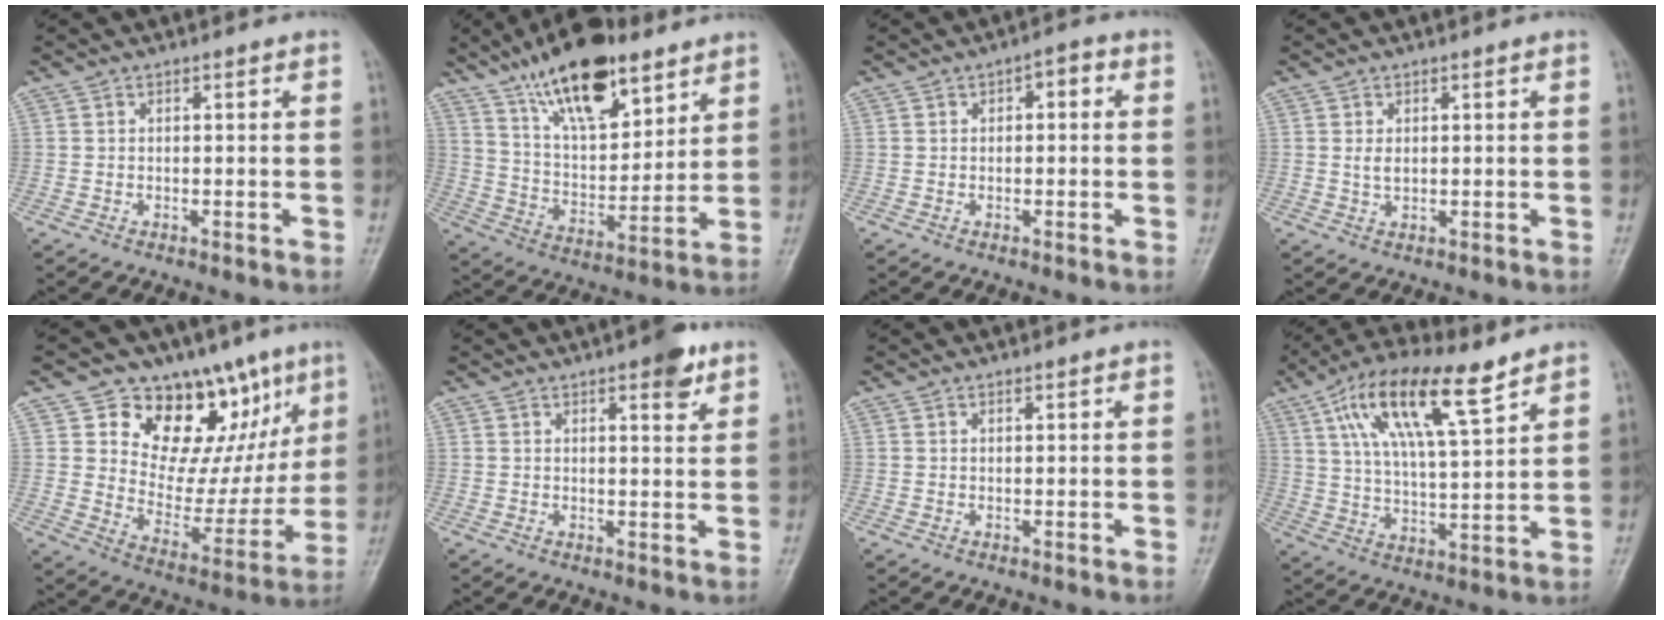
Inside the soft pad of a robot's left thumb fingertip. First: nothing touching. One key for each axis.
{"total": 19.3, "fx": 12.5, "fy": 8.0, "fz": 12.4, "tx": -0.172, "ty": -0.059, "tz": 0.224}
{"total": 3.0, "fx": 0.7, "fy": 1.7, "fz": 2.4, "tx": -0.020, "ty": 0.010, "tz": 0.003}
{"total": 1.9, "fx": 0.5, "fy": 1.2, "fz": 1.4, "tx": -0.024, "ty": -0.003, "tz": 0.013}
{"total": 21.3, "fx": 10.9, "fy": 13.2, "fz": 12.7, "tx": -0.103, "ty": -0.043, "tz": 0.173}
{"total": 5.1, "fx": 3.1, "fy": 1.6, "fz": 3.7, "tx": -0.039, "ty": -0.013, "tz": 0.037}
{"total": 0.6, "fx": 0.5, "fy": 0.2, "fz": 0.2, "tx": -0.006, "ty": -0.004, "tz": 0.008}
{"total": 16.3, "fx": 8.9, "fy": 5.1, "fz": 12.7, "tx": -0.215, "ty": -0.019, "tz": 0.160}